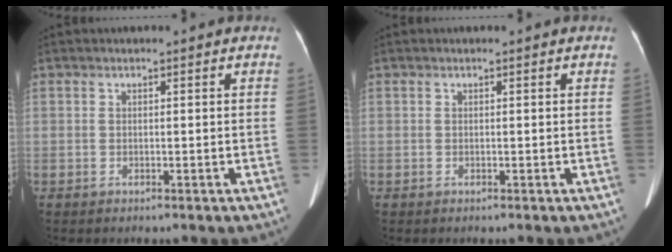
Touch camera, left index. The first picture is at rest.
{"total": 0.0}